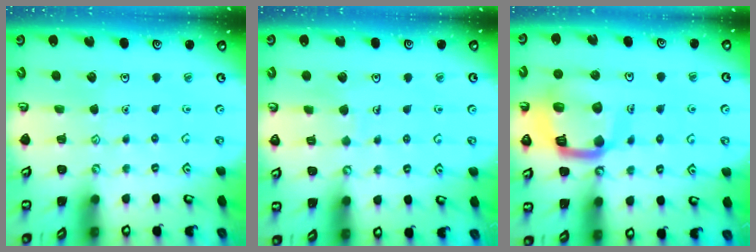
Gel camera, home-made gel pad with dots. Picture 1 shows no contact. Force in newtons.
{"total": 3.8, "press": 3.8, "slide": 0.3}
{"total": 16.3, "press": 16.2, "slide": 1.8}